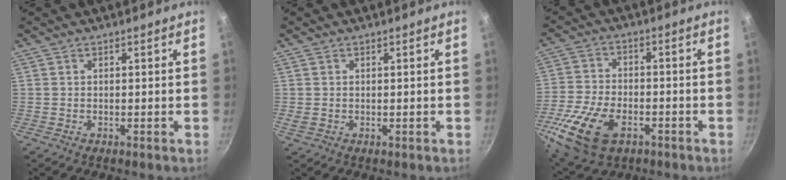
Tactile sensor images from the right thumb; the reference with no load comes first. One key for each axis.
{"total": 0.6, "fx": 0.1, "fy": 0.3, "fz": 0.5, "tx": -0.007, "ty": 0.000, "tz": 0.003}
{"total": 16.2, "fx": -6.7, "fy": 9.6, "fz": 11.1, "tx": -0.226, "ty": 0.012, "tz": -0.123}